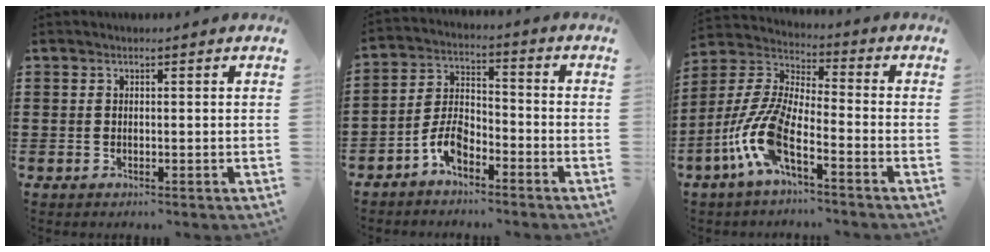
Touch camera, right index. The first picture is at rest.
{"total": 5.8, "force": [-3.7, 2.7, 3.5], "torque": [-0.091, 0.005, -0.076]}
{"total": 10.5, "force": [-5.8, 2.5, 8.4], "torque": [-0.226, -0.029, -0.123]}